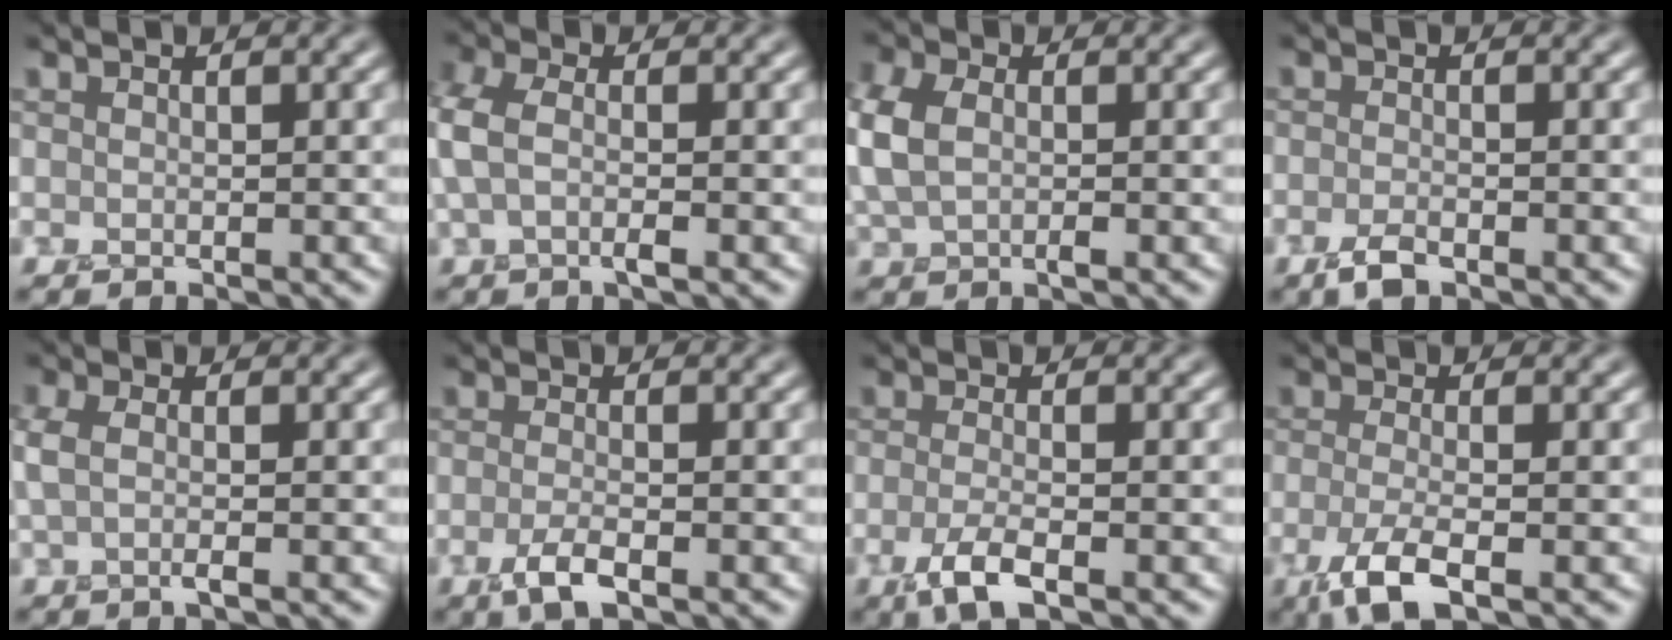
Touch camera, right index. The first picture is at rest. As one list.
[{"total": 2.9, "force": [0.2, 1.3, 2.6], "torque": [-0.066, 0.014, -0.006]}, {"total": 3.3, "force": [0.3, 2.3, 2.3], "torque": [-0.067, 0.011, 0.001]}, {"total": 1.5, "force": [-1.2, 0.4, 0.9], "torque": [-0.019, 0.001, -0.027]}, {"total": 1.5, "force": [0.2, 0.5, 1.4], "torque": [-0.032, 0.010, 0.002]}, {"total": 2.3, "force": [-1.1, 0.7, 1.9], "torque": [-0.040, 0.002, -0.023]}, {"total": 3.0, "force": [-1.4, 1.0, 2.5], "torque": [-0.053, -0.001, -0.031]}, {"total": 4.0, "force": [-1.9, 1.2, 3.3], "torque": [-0.072, -0.005, -0.041]}]